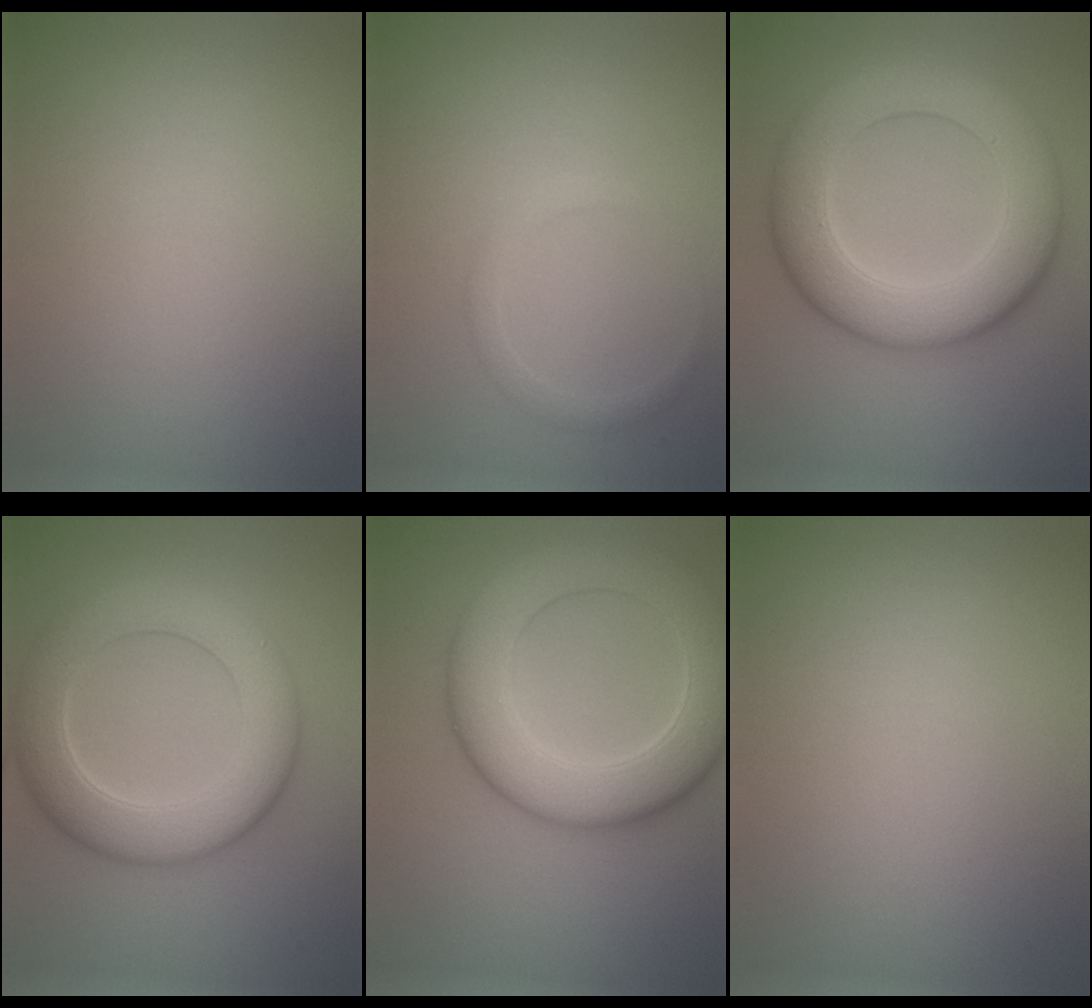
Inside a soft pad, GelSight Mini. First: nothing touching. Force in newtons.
{"total": 1.3, "press": 1.3, "slide": 0.1}
{"total": 9.6, "press": 9.6, "slide": 0.6}
{"total": 8.1, "press": 8.1, "slide": 0.5}
{"total": 9.6, "press": 9.6, "slide": 0.0}
{"total": 0.0}